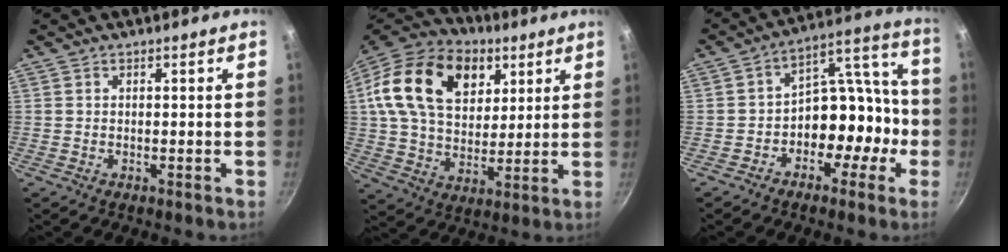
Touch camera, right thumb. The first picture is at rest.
{"total": 25.4, "force": [9.5, 17.0, 16.3], "torque": [-0.274, -0.001, 0.159]}
{"total": 13.1, "force": [-4.5, 9.2, 8.1], "torque": [-0.049, 0.095, -0.067]}